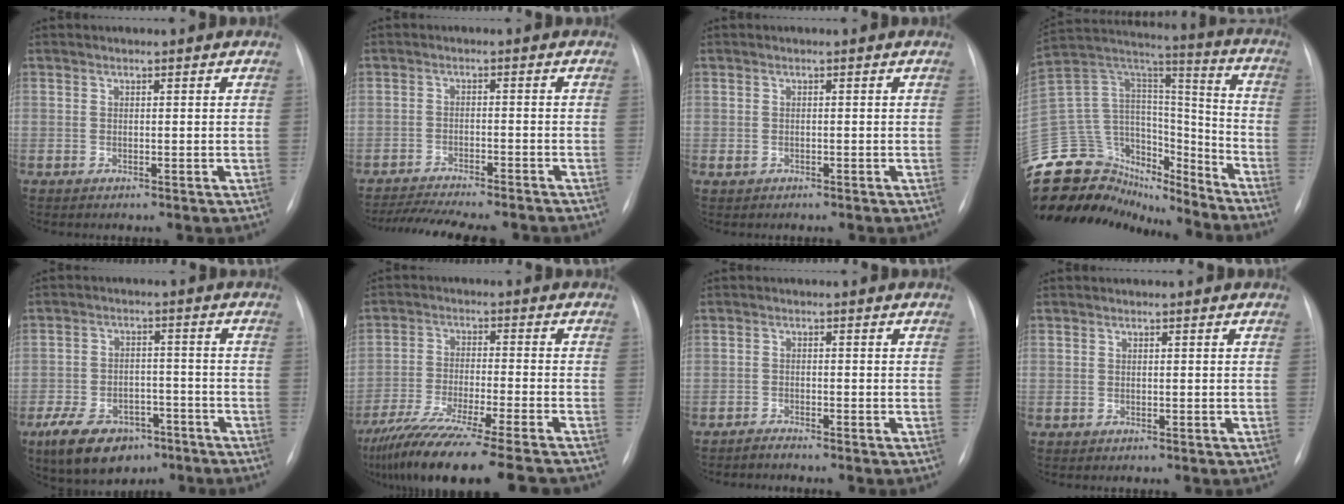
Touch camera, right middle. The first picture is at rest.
{"total": 13.4, "force": [-12.1, 1.9, 5.5], "torque": [-0.087, -0.004, -0.166]}
{"total": 0.7, "force": [-0.3, 0.6, 0.3], "torque": [-0.006, 0.001, -0.003]}
{"total": 29.0, "force": [-25.2, 11.0, 9.1], "torque": [-0.240, 0.039, -0.397]}
{"total": 11.3, "force": [-7.2, 6.4, 5.8], "torque": [-0.103, 0.004, -0.112]}
{"total": 18.9, "force": [-15.7, 0.0, 10.6], "torque": [-0.172, -0.051, -0.254]}
{"total": 1.3, "force": [-1.2, -0.1, -0.1], "torque": [0.001, -0.004, -0.022]}
{"total": 0.0}